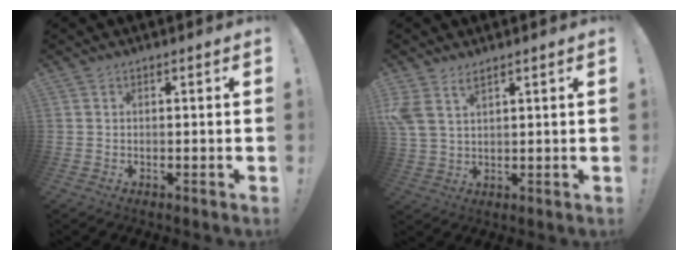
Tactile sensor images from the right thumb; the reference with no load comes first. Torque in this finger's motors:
{"motor_torque": [0.85, 1.03, 0.04, 0.25, 0.06]}